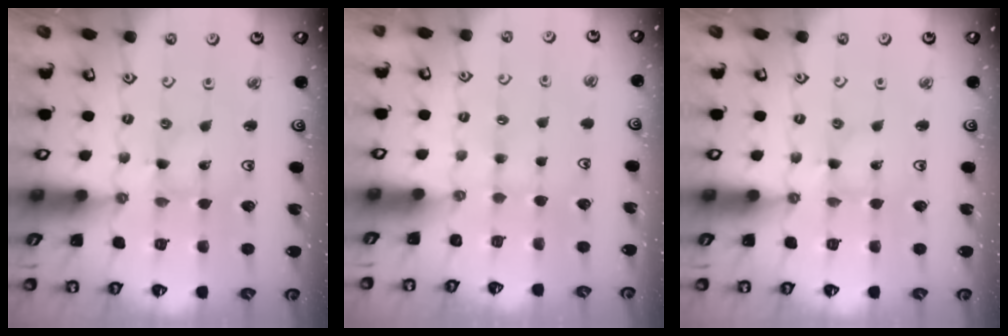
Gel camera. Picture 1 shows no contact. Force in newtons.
{"total": 1.5, "press": 1.5, "slide": 0.4}
{"total": 0.8, "press": 0.8, "slide": 0.1}